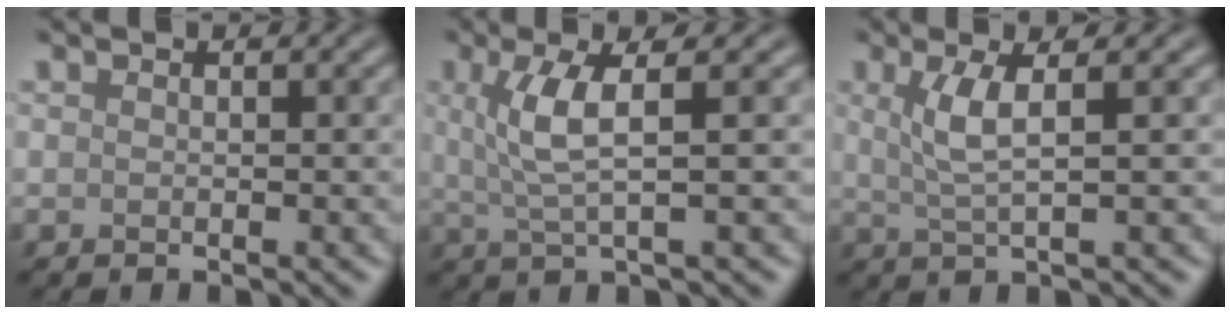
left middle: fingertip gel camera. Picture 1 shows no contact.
{"total": 4.1, "force": [1.0, 0.9, 3.9], "torque": [-0.081, 0.000, 0.023]}
{"total": 3.2, "force": [0.8, 0.7, 3.0], "torque": [-0.062, -0.002, 0.019]}